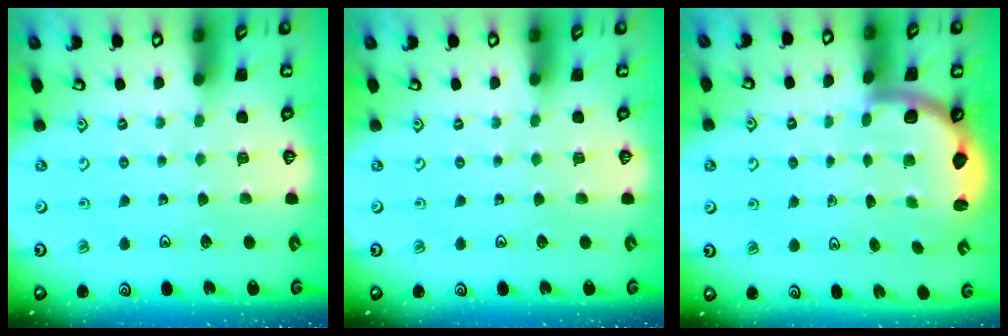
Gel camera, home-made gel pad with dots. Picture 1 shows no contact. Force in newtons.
{"total": 0.0}
{"total": 2.6, "press": 2.5, "slide": 0.7}